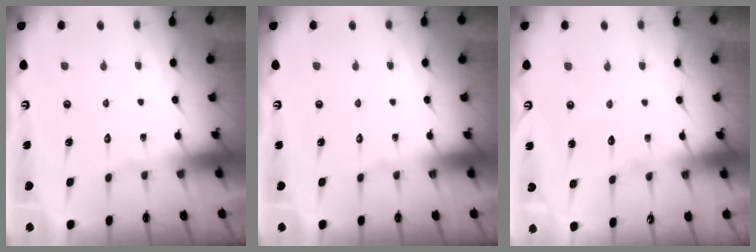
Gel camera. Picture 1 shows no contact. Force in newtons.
{"total": 0.0}
{"total": 4.4, "press": 4.4, "slide": 0.4}